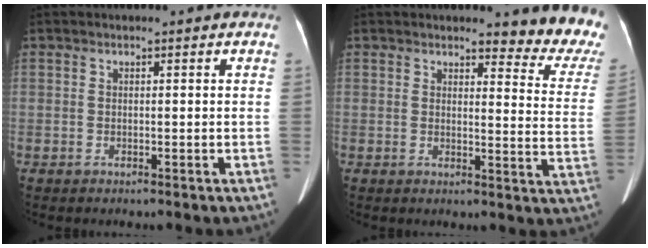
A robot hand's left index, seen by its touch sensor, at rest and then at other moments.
{"total": 10.7, "force": [10.5, 0.7, 2.2], "torque": [-0.002, -0.093, 0.088]}